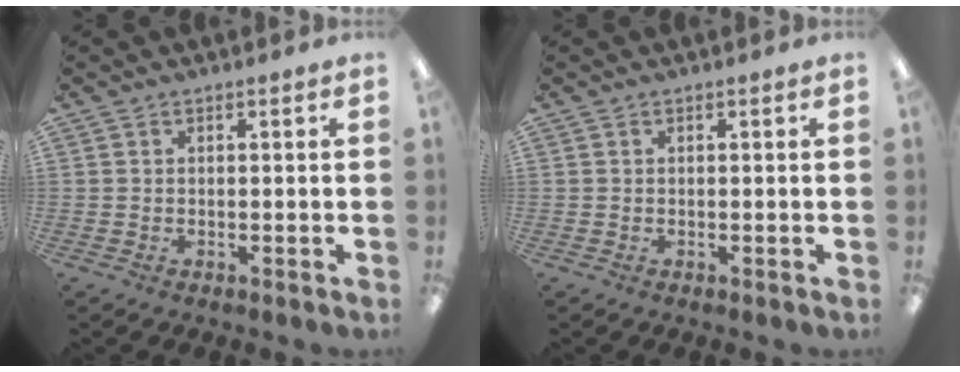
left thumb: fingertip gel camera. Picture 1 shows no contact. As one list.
[{"total": 0.0}]